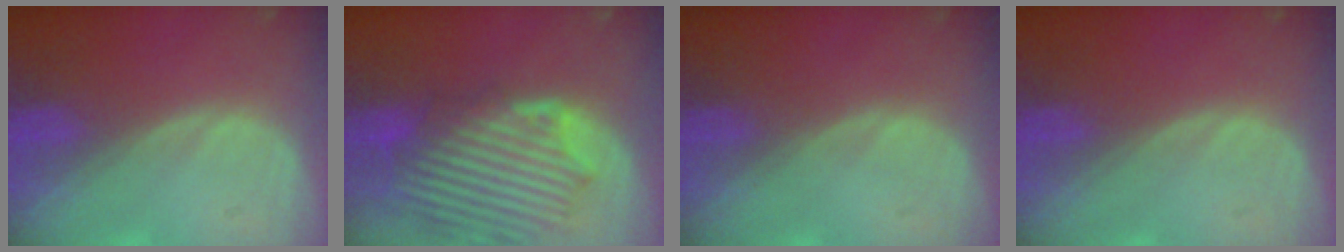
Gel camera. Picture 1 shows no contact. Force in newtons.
{"total": 11.4, "press": 10.8, "slide": 3.5}
{"total": 0.0}
{"total": 0.0}